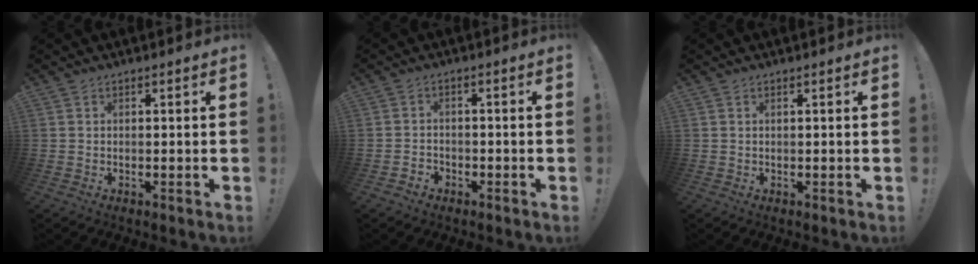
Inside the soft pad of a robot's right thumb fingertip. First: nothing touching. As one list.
[{"total": 2.7, "force": [-2.1, 1.5, 0.5], "torque": [-0.010, 0.004, -0.042]}, {"total": 0.0}]